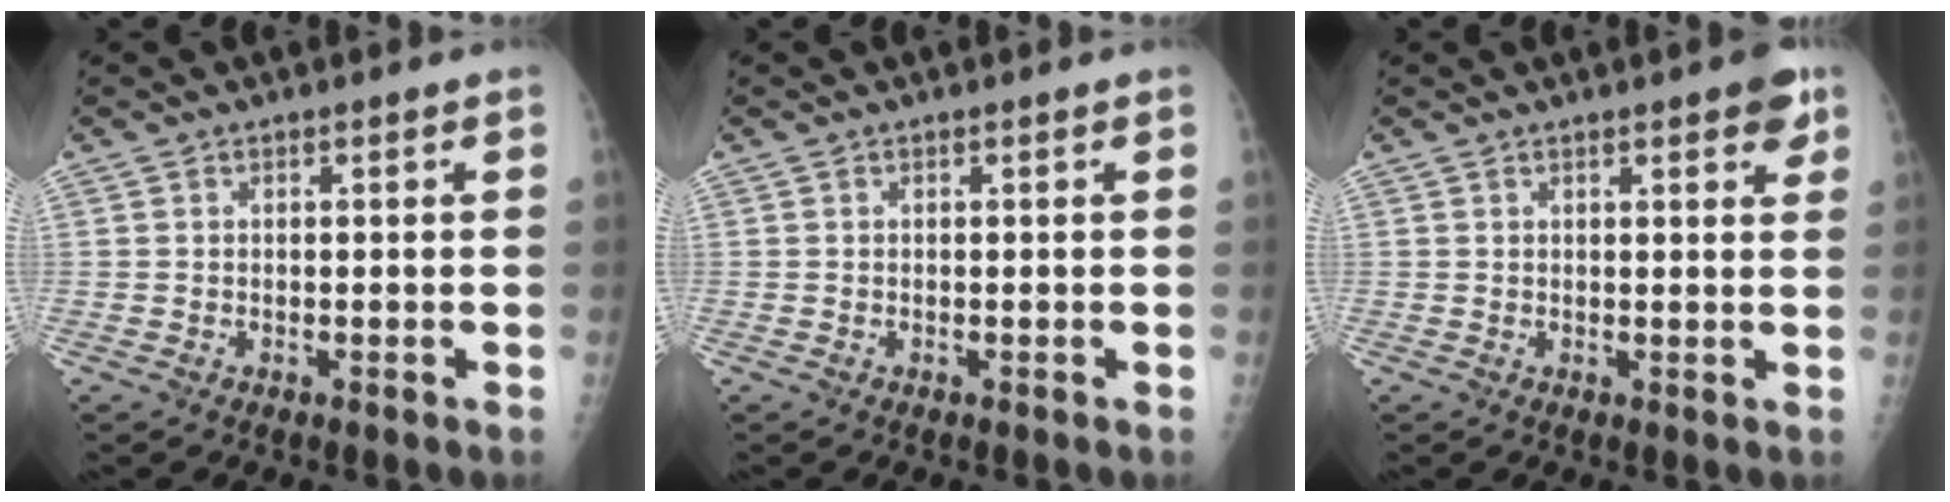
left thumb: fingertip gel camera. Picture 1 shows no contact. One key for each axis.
{"total": 0.0}
{"total": 4.3, "fx": 2.4, "fy": 1.5, "fz": 3.1, "tx": -0.022, "ty": -0.008, "tz": 0.024}